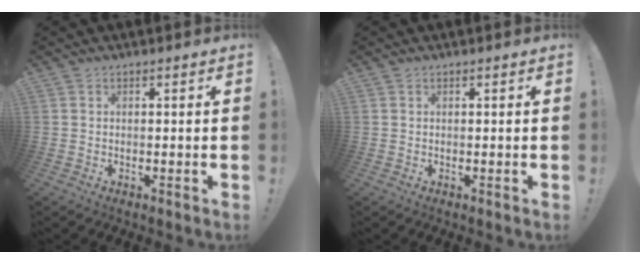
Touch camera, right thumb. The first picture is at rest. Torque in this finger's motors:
{"motor_torque": [0.01, -0.12, -0.23, 0.23, 0.03]}